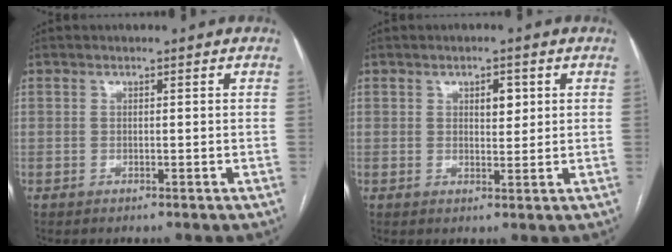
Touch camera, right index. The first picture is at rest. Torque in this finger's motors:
{"motor_torque": [0.02, 0.02, 0.04, 0.02]}